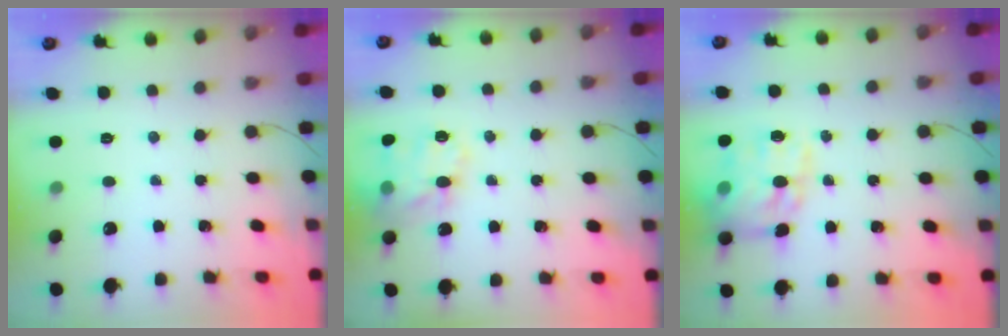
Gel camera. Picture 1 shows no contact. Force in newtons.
{"total": 17.5, "press": 17.3, "slide": 2.7}
{"total": 16.4, "press": 16.1, "slide": 2.7}